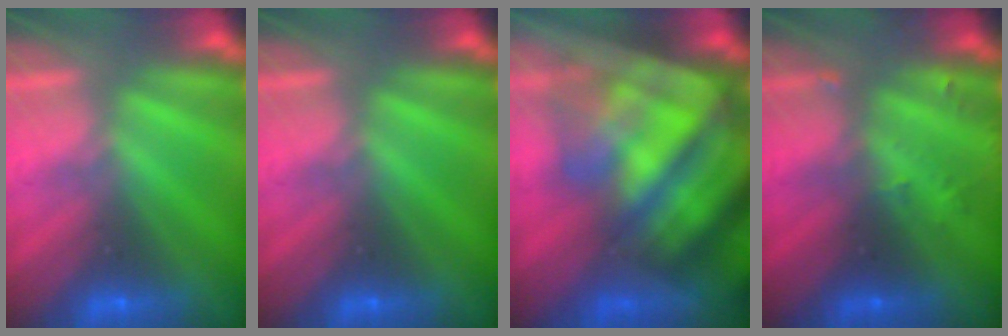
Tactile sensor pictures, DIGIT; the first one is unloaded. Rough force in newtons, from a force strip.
{"total": 0.0}
{"total": 8.0}
{"total": 2.9}